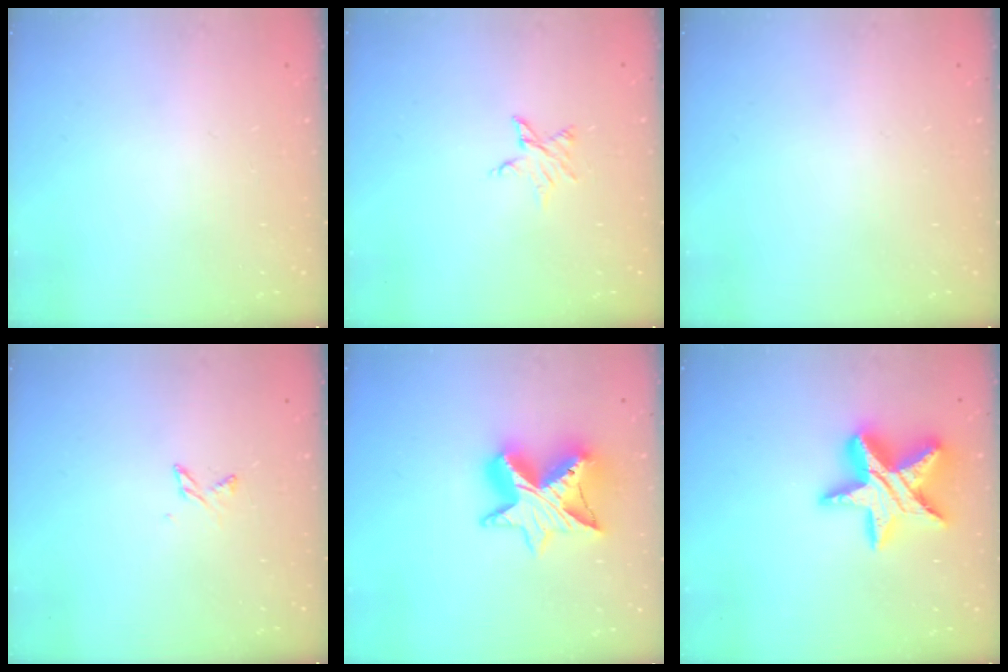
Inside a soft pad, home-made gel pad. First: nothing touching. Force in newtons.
{"total": 3.6, "press": 3.6, "slide": 0.4}
{"total": 0.0}
{"total": 2.7, "press": 2.7, "slide": 0.4}
{"total": 13.3, "press": 13.2, "slide": 0.9}
{"total": 19.6, "press": 19.6, "slide": 1.3}